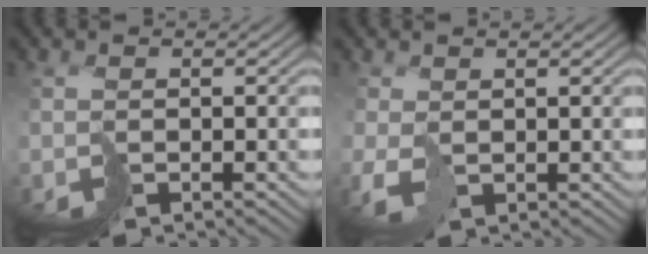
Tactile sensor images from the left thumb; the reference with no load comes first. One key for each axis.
{"total": 1.2, "fx": 1.1, "fy": 0.5, "fz": 0.1, "tx": -0.009, "ty": 0.000, "tz": 0.024}